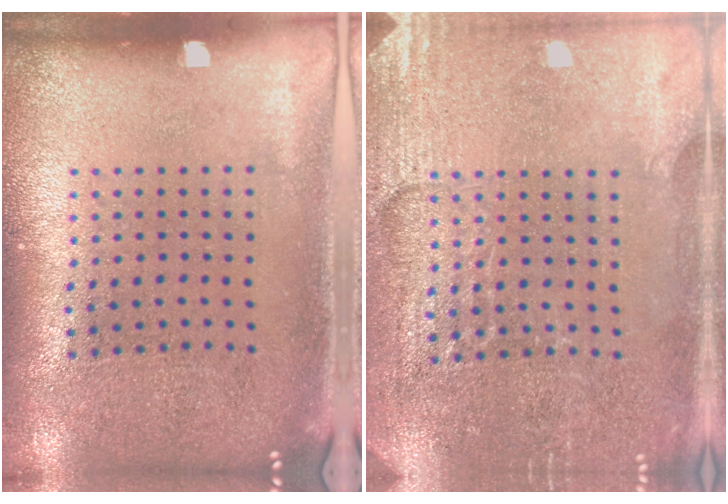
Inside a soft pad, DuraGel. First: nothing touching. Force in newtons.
{"total": 2.9, "press": 2.8, "slide": 0.2}